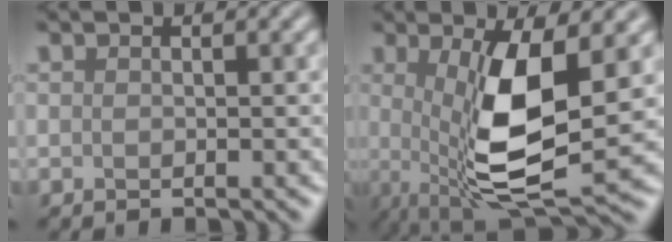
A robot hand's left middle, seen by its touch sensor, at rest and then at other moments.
{"total": 8.7, "force": [0.4, 2.5, 8.4], "torque": [-0.150, -0.015, 0.010]}